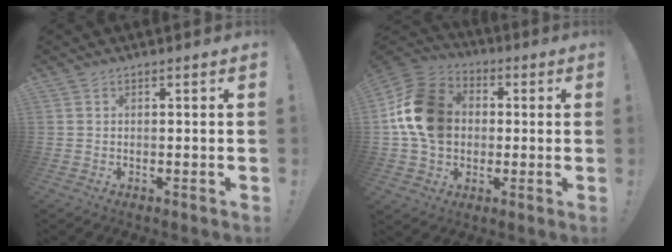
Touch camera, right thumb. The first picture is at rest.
{"total": 17.5, "force": [1.5, 14.1, 10.3], "torque": [-0.170, 0.016, 0.035]}